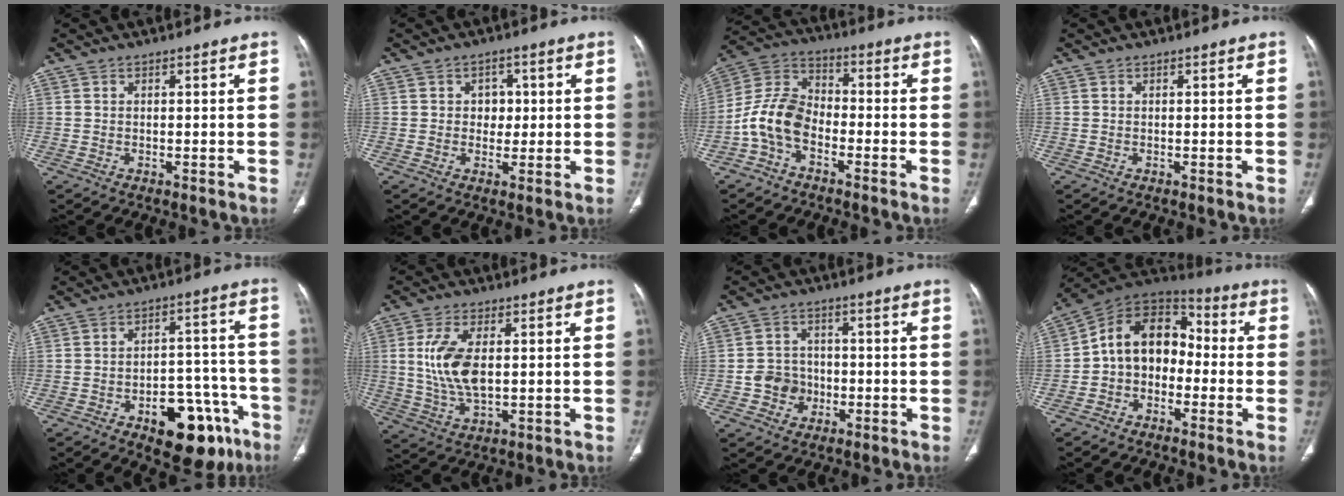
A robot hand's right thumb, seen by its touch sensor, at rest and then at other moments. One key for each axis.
{"total": 3.9, "fx": 0.5, "fy": 3.2, "fz": 2.1, "tx": -0.002, "ty": 0.003, "tz": 0.005}
{"total": 9.8, "fx": -3.7, "fy": 6.3, "fz": 6.6, "tx": -0.126, "ty": 0.043, "tz": -0.085}
{"total": 0.0}
{"total": 16.9, "fx": -8.8, "fy": 8.6, "fz": 11.6, "tx": -0.102, "ty": 0.068, "tz": -0.110}
{"total": 10.1, "fx": 1.1, "fy": 5.1, "fz": 8.7, "tx": -0.185, "ty": -0.008, "tz": 0.028}
{"total": 6.1, "fx": -1.6, "fy": 5.5, "fz": 2.0, "tx": -0.005, "ty": 0.017, "tz": -0.029}
{"total": 12.6, "fx": -1.8, "fy": 9.6, "fz": 8.0, "tx": -0.104, "ty": 0.060, "tz": -0.049}